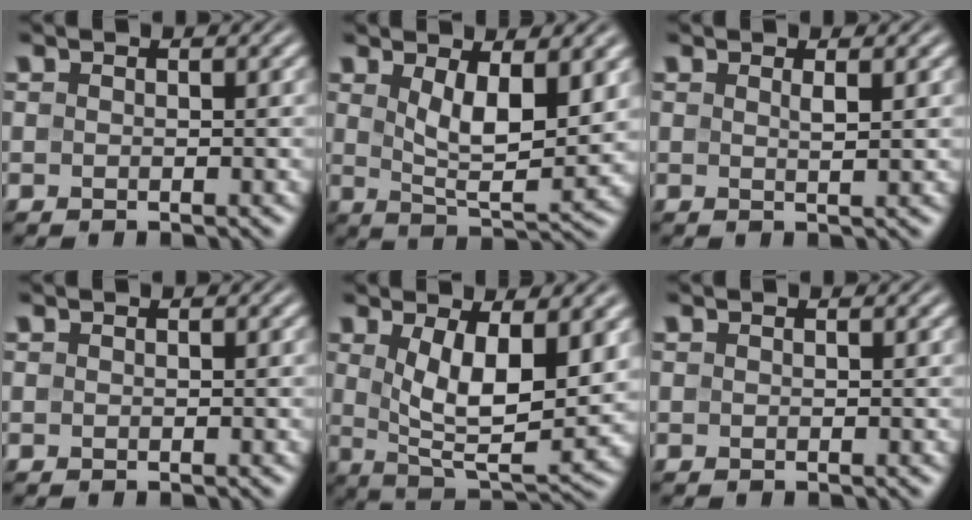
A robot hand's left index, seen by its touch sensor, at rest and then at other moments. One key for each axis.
{"total": 6.3, "fx": 2.0, "fy": 2.4, "fz": 5.5, "tx": -0.103, "ty": -0.013, "tz": 0.042}
{"total": 1.1, "fx": 0.5, "fy": 0.2, "fz": 1.0, "tx": -0.013, "ty": -0.001, "tz": 0.006}
{"total": 0.0}
{"total": 8.3, "fx": 1.9, "fy": 3.2, "fz": 7.4, "tx": -0.137, "ty": -0.012, "tz": 0.036}
{"total": 0.0}